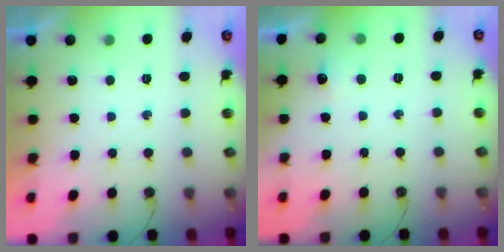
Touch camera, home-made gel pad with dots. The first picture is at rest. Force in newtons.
{"total": 5.1, "press": 3.9, "slide": 3.3}